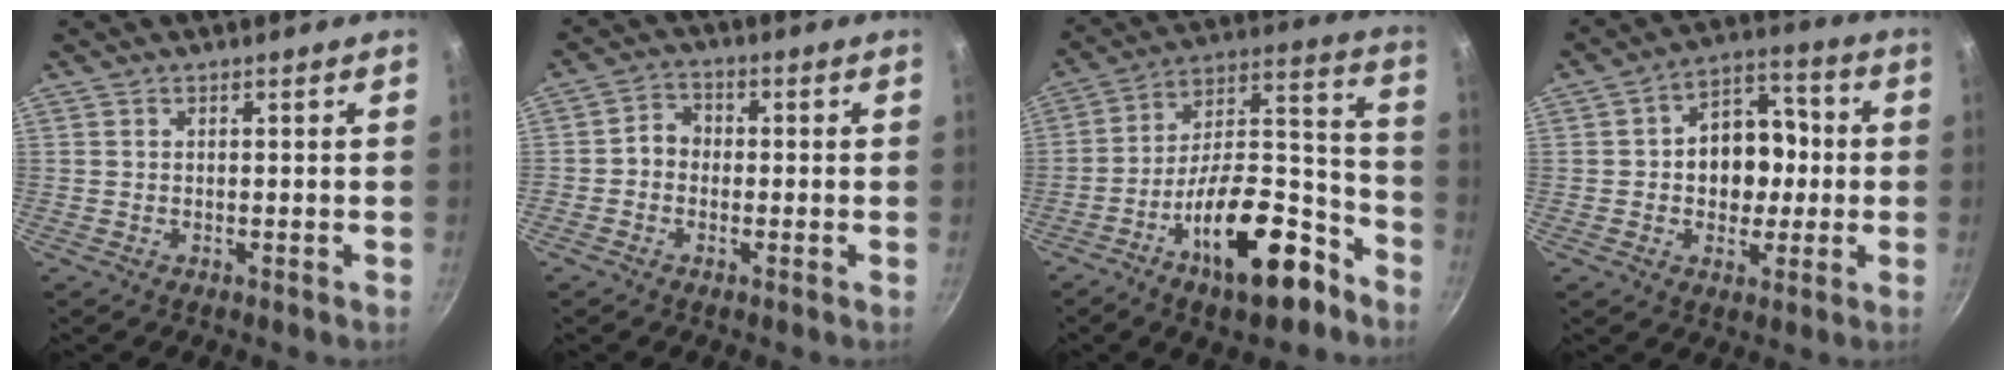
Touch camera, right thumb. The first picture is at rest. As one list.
[{"total": 3.9, "force": [-0.6, 3.4, 1.8], "torque": [-0.007, 0.014, -0.022]}, {"total": 21.8, "force": [-12.1, 9.1, 15.7], "torque": [-0.196, 0.102, -0.193]}, {"total": 12.7, "force": [-0.2, 9.6, 8.3], "torque": [-0.070, 0.024, -0.013]}]